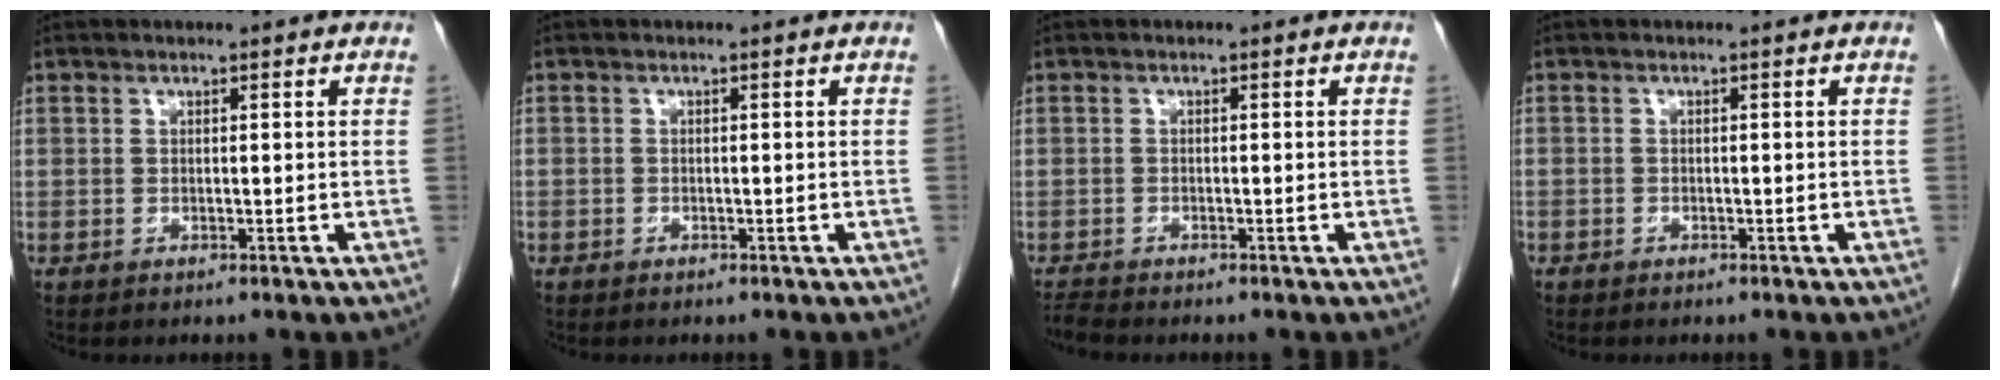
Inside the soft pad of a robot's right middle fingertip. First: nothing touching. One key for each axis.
{"total": 0.6, "fx": -0.4, "fy": 0.5, "fz": -0.1, "tx": 0.000, "ty": 0.006, "tz": -0.008}
{"total": 1.6, "fx": -1.5, "fy": -0.4, "fz": 0.1, "tx": -0.015, "ty": -0.013, "tz": -0.030}
{"total": 0.6, "fx": -0.4, "fy": 0.4, "fz": 0.0, "tx": 0.000, "ty": 0.004, "tz": -0.009}